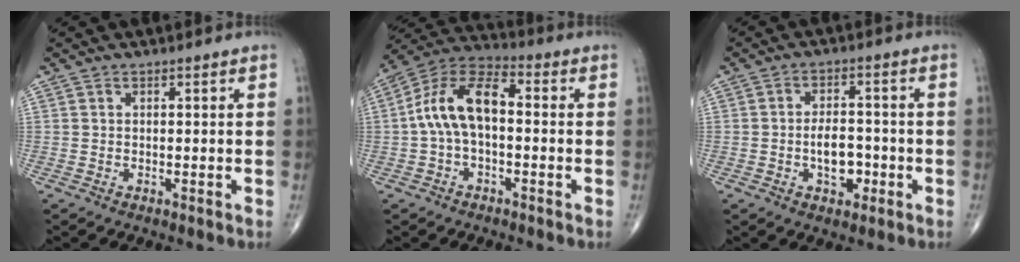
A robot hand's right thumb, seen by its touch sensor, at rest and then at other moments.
{"total": 11.9, "force": [-0.2, 6.4, 10.1], "torque": [-0.188, 0.041, -0.015]}
{"total": 6.2, "force": [-1.6, 3.7, 4.7], "torque": [-0.058, 0.017, -0.025]}